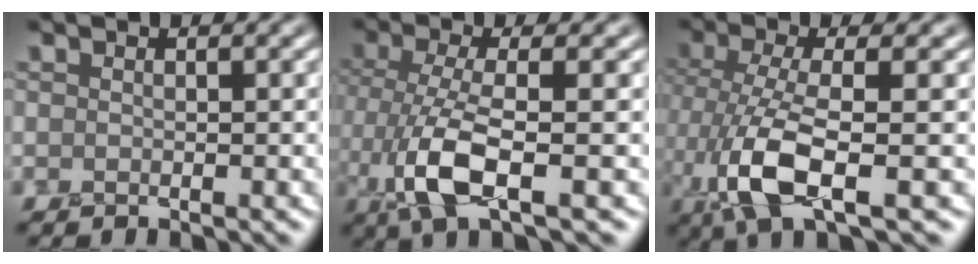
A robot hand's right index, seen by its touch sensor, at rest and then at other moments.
{"total": 5.1, "force": [-1.0, 1.6, 4.7], "torque": [-0.107, 0.000, -0.017]}
{"total": 5.6, "force": [-1.2, 1.8, 5.2], "torque": [-0.115, 0.002, -0.023]}